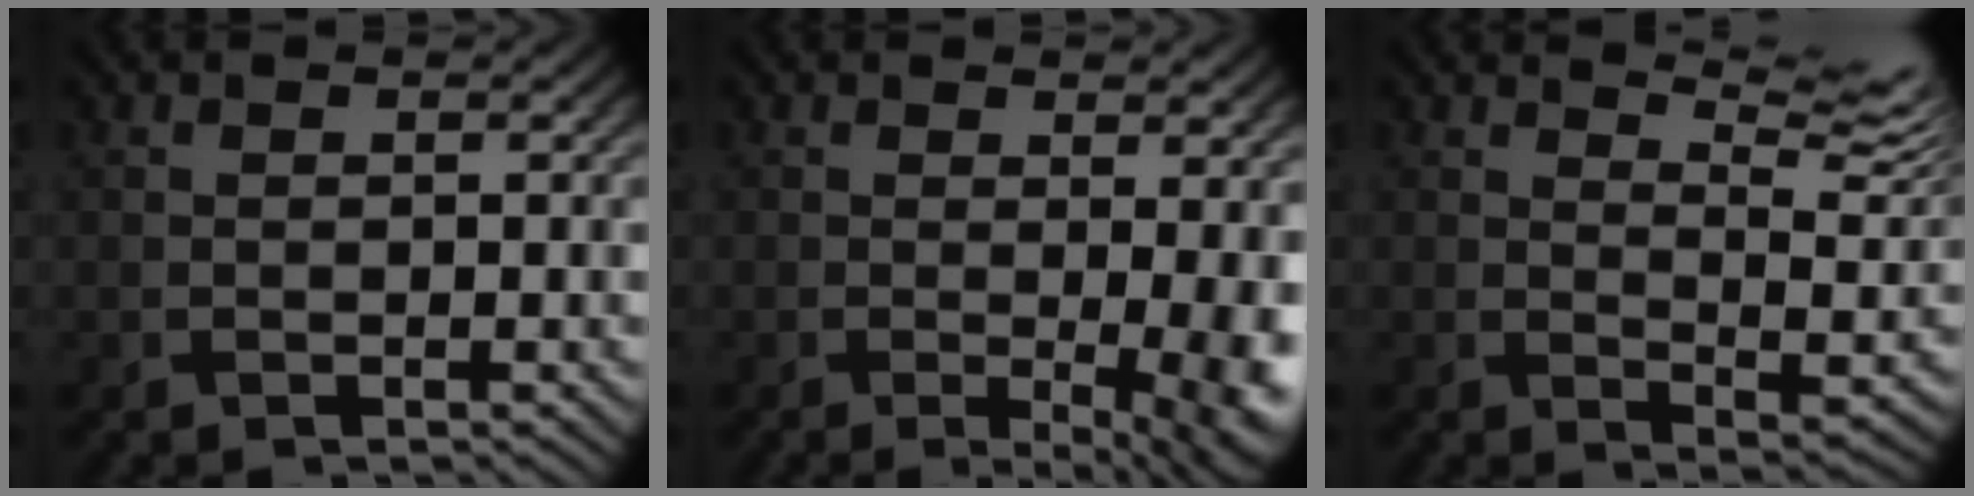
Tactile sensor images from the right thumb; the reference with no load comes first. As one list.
[{"total": 7.3, "force": [-0.8, 2.2, 7.0], "torque": [-0.070, -0.009, -0.002]}, {"total": 9.7, "force": [7.0, 2.2, 6.3], "torque": [-0.113, -0.004, 0.111]}]